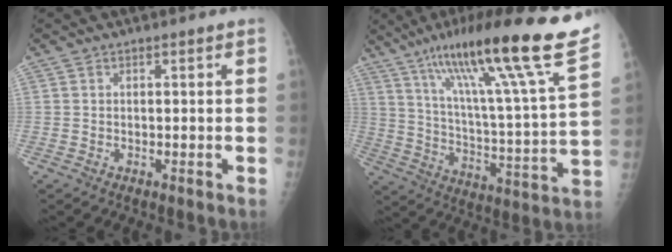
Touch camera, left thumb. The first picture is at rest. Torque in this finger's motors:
{"motor_torque": [0.79, 0.38, 1.40, -1.36, 0.17]}